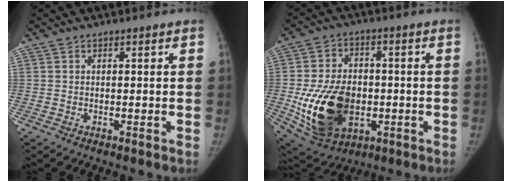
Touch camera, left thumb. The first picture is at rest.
{"total": 19.5, "force": [-3.5, 13.5, 13.7], "torque": [-0.222, 0.000, -0.034]}